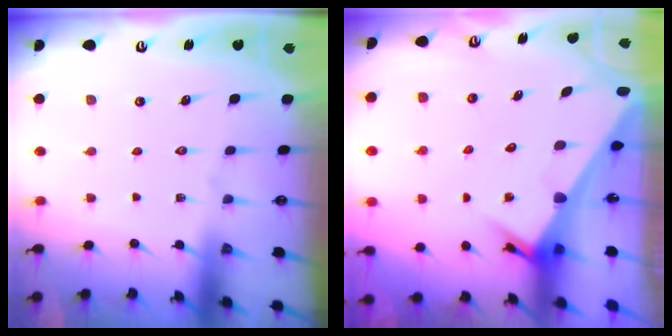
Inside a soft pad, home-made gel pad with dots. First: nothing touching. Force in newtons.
{"total": 4.2, "press": 4.1, "slide": 0.2}